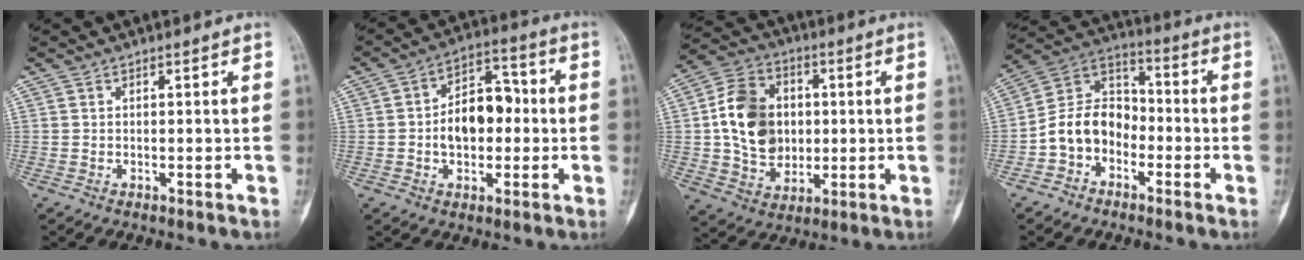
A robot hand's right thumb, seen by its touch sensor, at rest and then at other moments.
{"total": 11.4, "force": [-0.7, 7.5, 8.6], "torque": [-0.104, 0.034, -0.018]}
{"total": 15.2, "force": [1.0, 11.8, 9.6], "torque": [-0.145, 0.009, 0.020]}
{"total": 11.0, "force": [-3.9, 8.4, 6.0], "torque": [-0.089, 0.060, -0.086]}